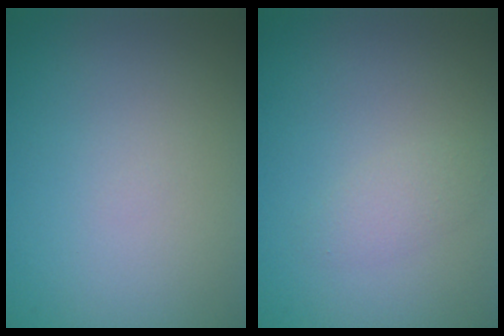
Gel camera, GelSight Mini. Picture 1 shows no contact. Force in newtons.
{"total": 1.4, "press": 1.4, "slide": 0.1}